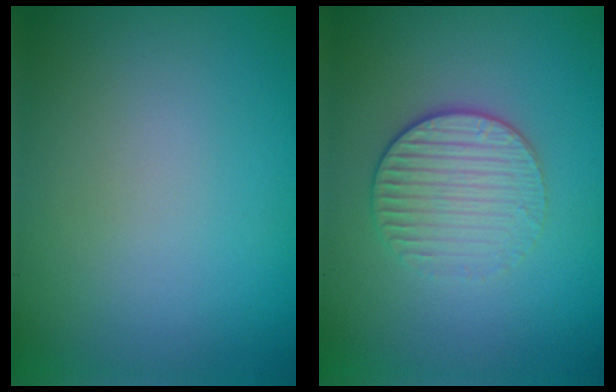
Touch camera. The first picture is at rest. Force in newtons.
{"total": 3.1, "press": 2.7, "slide": 1.4}